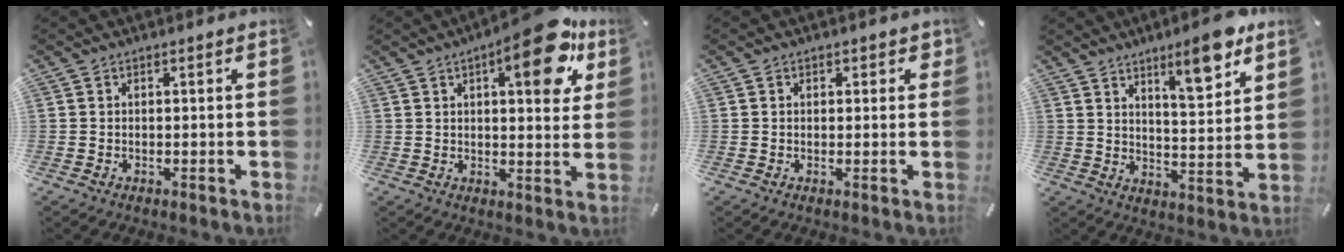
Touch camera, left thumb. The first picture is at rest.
{"total": 15.8, "force": [8.3, 5.7, 12.2], "torque": [-0.157, -0.038, 0.126]}
{"total": 1.5, "force": [0.3, 1.2, 0.8], "torque": [-0.001, 0.000, 0.000]}
{"total": 11.4, "force": [8.1, 3.2, 7.4], "torque": [-0.097, -0.051, 0.132]}